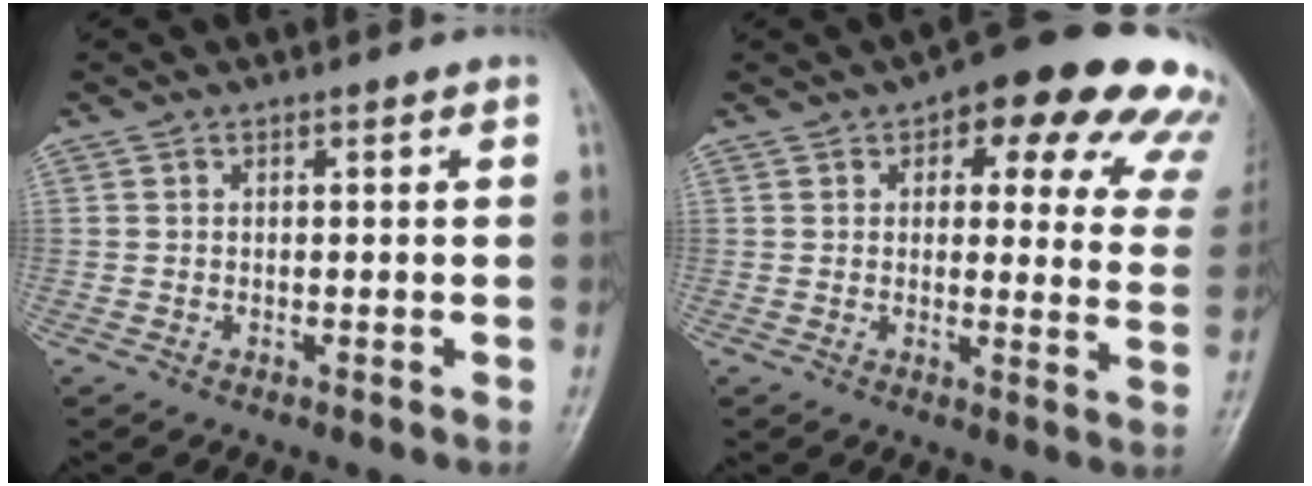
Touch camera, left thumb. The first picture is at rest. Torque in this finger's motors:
{"motor_torque": [0.65, 0.53, 1.34, -1.43, 0.15]}